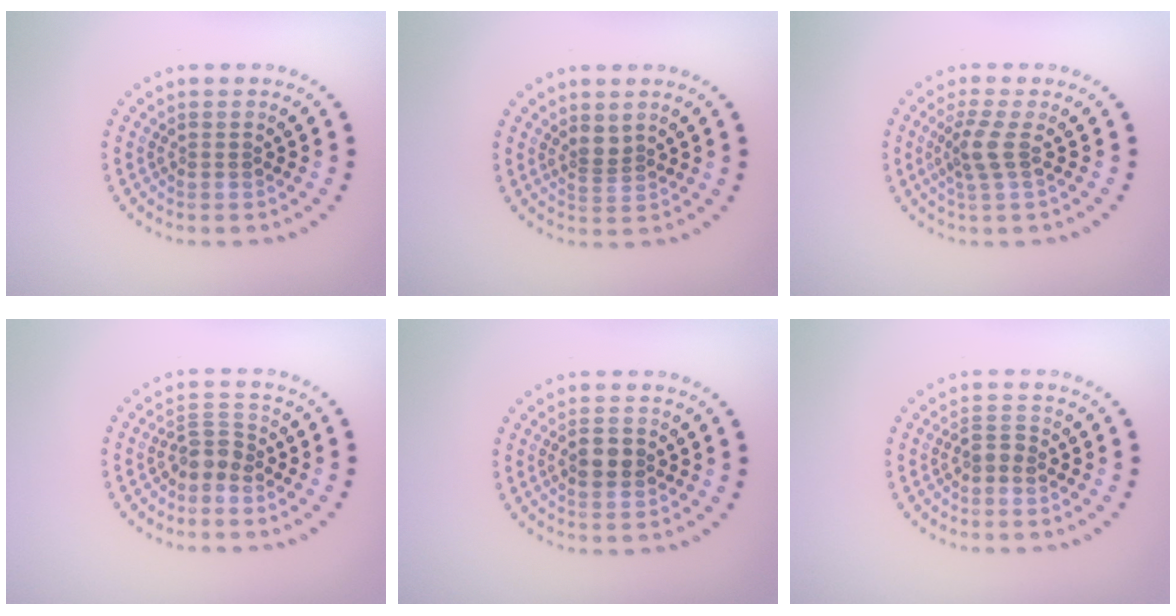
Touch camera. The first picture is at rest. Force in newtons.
{"total": 1.2, "press": 0.8, "slide": 0.9}
{"total": 2.3, "press": 1.7, "slide": 1.5}
{"total": 2.3, "press": 1.8, "slide": 1.3}
{"total": 2.4, "press": 2.4, "slide": 0.2}
{"total": 1.2, "press": 1.2, "slide": 0.5}